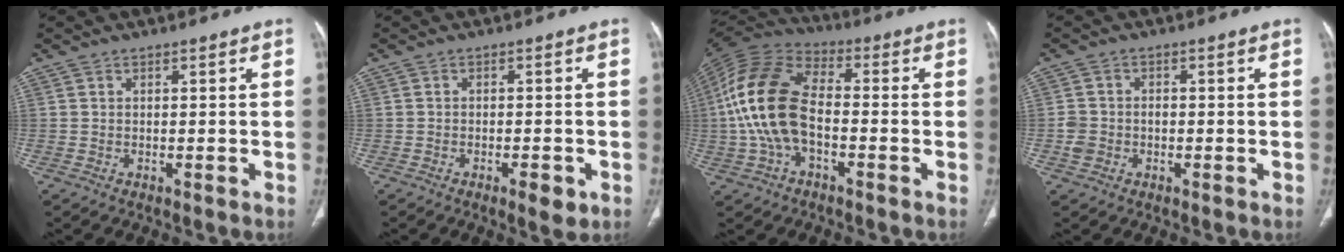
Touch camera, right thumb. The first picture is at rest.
{"total": 3.6, "force": [-1.7, 1.3, 2.8], "torque": [-0.038, -0.001, -0.022]}
{"total": 16.5, "force": [-1.9, 9.6, 13.3], "torque": [-0.277, 0.036, -0.043]}
{"total": 3.3, "force": [-1.0, 2.9, 1.4], "torque": [-0.024, 0.012, -0.018]}